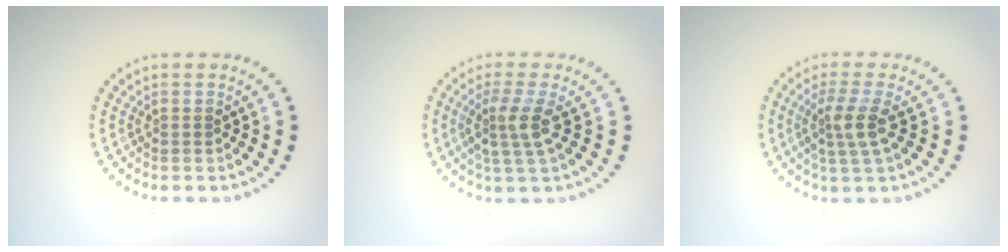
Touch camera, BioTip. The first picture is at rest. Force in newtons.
{"total": 2.8, "press": 2.2, "slide": 1.7}
{"total": 2.7, "press": 2.2, "slide": 1.6}